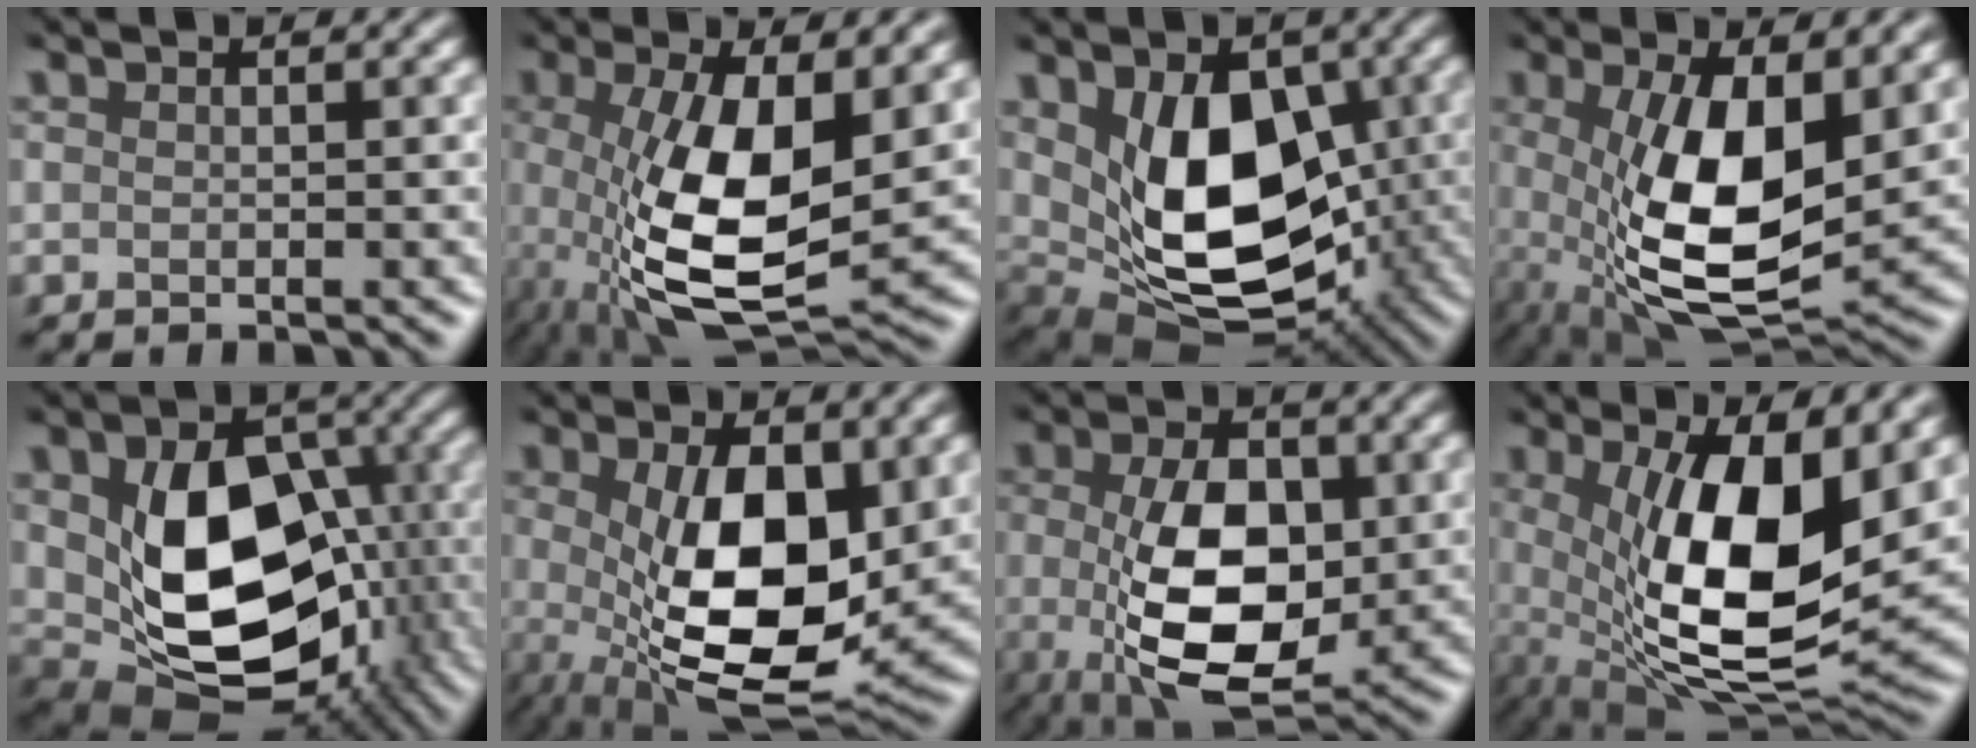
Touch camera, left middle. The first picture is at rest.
{"total": 9.1, "force": [-0.5, 3.3, 8.5], "torque": [-0.187, -0.012, 0.003]}
{"total": 11.0, "force": [0.8, 7.1, 8.4], "torque": [-0.137, -0.014, 0.036]}
{"total": 10.0, "force": [0.1, 4.1, 9.1], "torque": [-0.182, -0.009, 0.014]}
{"total": 12.4, "force": [0.3, 8.6, 8.9], "torque": [-0.164, -0.027, 0.026]}
{"total": 9.7, "force": [0.3, 3.9, 8.9], "torque": [-0.158, -0.006, 0.018]}
{"total": 8.7, "force": [-0.6, 4.6, 7.4], "torque": [-0.139, -0.005, 0.000]}
{"total": 11.3, "force": [1.0, 4.4, 10.4], "torque": [-0.189, -0.011, 0.029]}